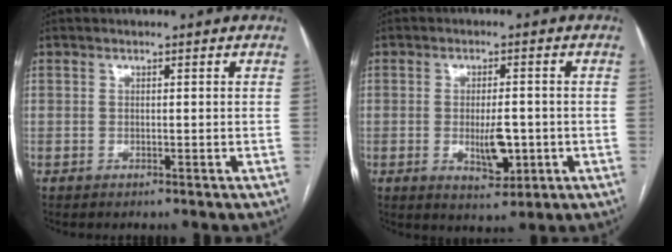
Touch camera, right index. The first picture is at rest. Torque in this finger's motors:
{"motor_torque": [-0.13, 0.06, 0.04, 0.04]}